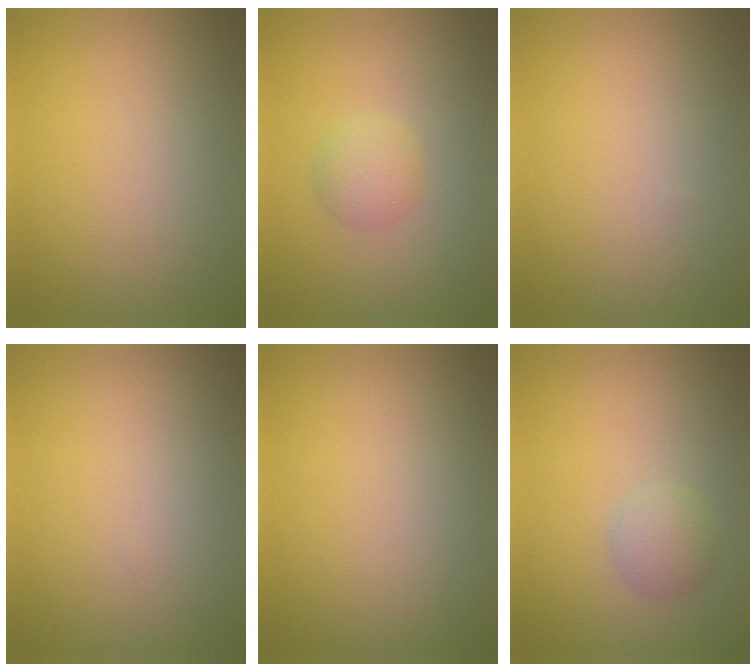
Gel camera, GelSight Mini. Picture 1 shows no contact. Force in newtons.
{"total": 2.0, "press": 2.0, "slide": 0.0}
{"total": 0.0}
{"total": 0.0}
{"total": 0.0}
{"total": 2.0, "press": 2.0, "slide": 0.0}